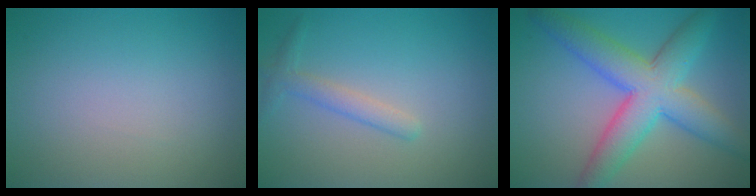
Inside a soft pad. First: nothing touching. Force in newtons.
{"total": 1.8, "press": 1.8, "slide": 0.1}
{"total": 8.2, "press": 8.1, "slide": 0.2}